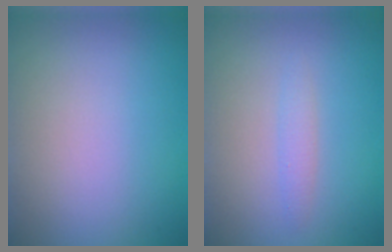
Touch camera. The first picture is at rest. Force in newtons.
{"total": 1.2, "press": 1.2, "slide": 0.0}